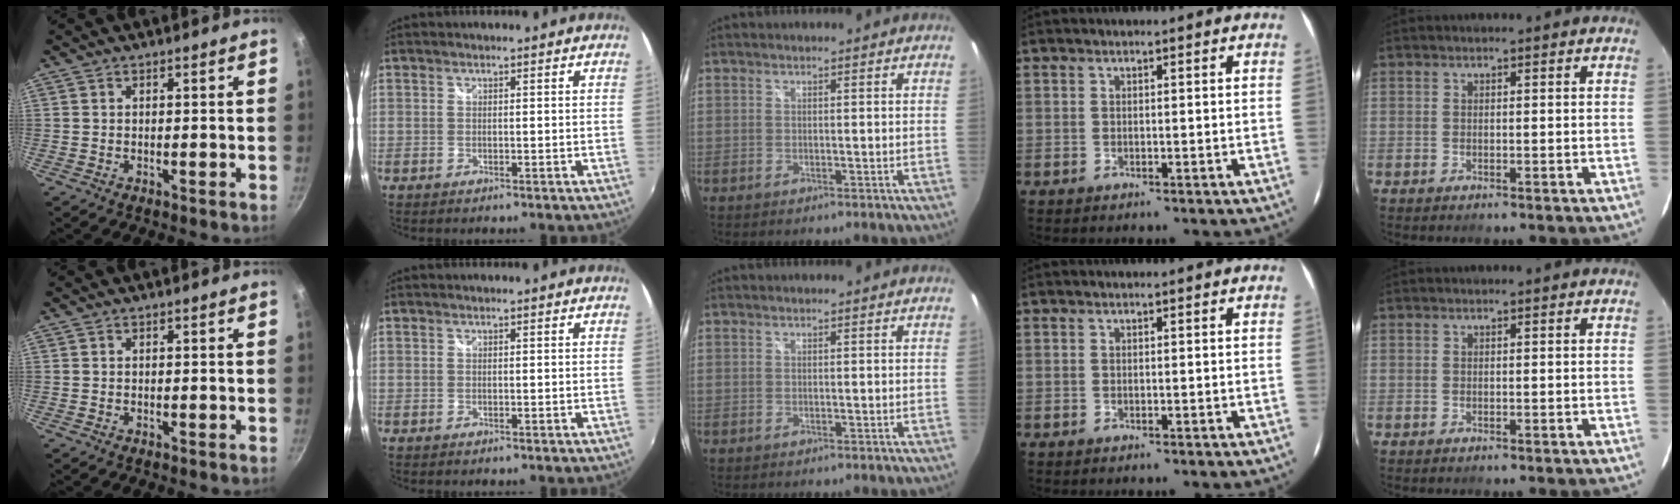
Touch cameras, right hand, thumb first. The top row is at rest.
{}